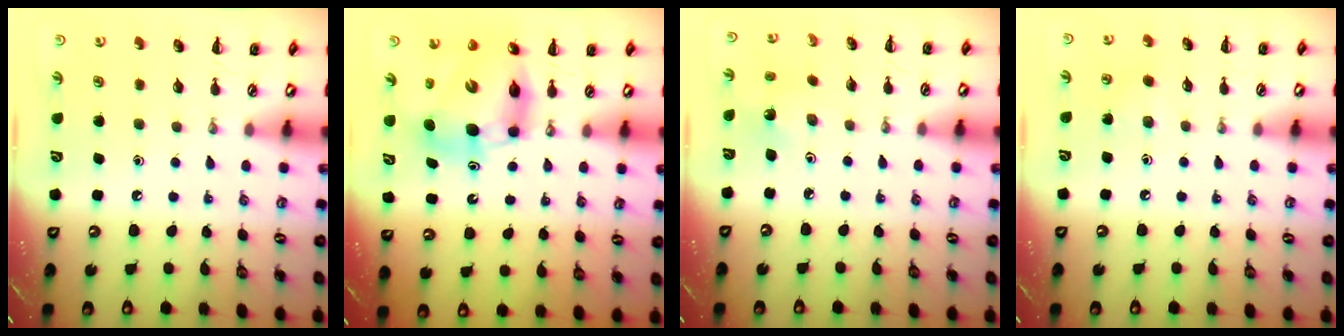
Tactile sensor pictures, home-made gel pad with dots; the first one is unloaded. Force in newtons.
{"total": 9.9, "press": 9.5, "slide": 2.8}
{"total": 1.5, "press": 1.4, "slide": 0.5}
{"total": 4.9, "press": 4.7, "slide": 1.5}